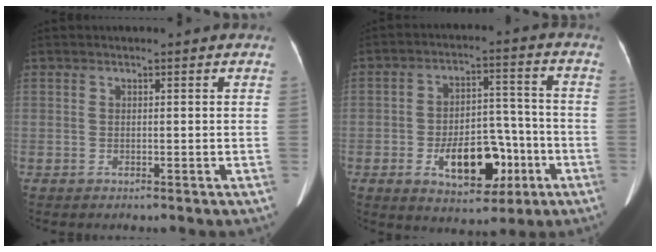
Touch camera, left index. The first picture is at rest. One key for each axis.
{"total": 11.5, "fx": -4.5, "fy": 6.1, "fz": 8.6, "tx": -0.139, "ty": 0.015, "tz": -0.058}